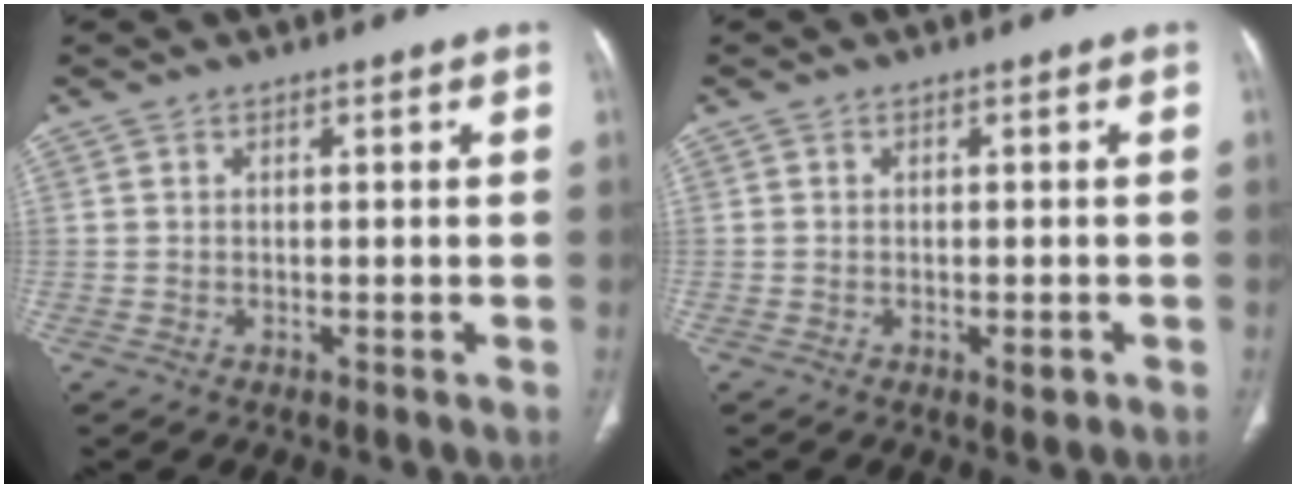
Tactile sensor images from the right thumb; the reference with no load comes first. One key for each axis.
{"total": 1.6, "fx": -0.7, "fy": 0.7, "fz": 1.2, "tx": -0.014, "ty": -0.001, "tz": -0.010}